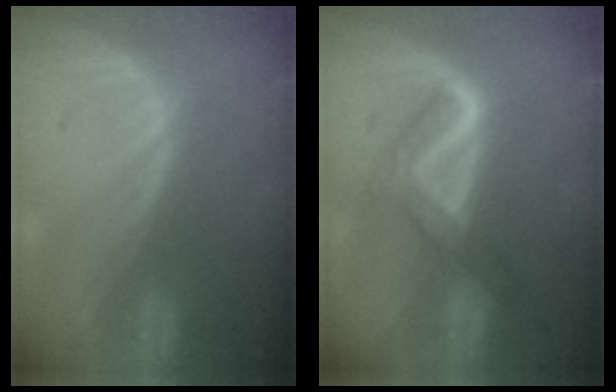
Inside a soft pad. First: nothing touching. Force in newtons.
{"total": 5.1, "press": 5.0, "slide": 0.8}